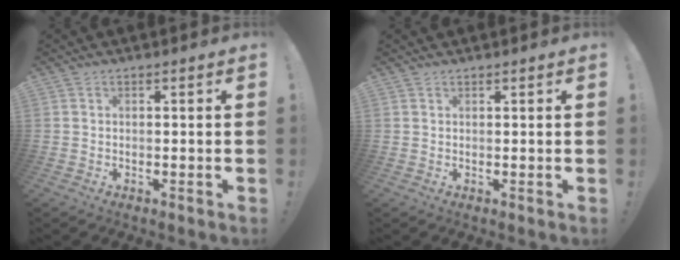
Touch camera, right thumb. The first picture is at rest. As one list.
[{"total": 0.6, "force": [0.5, 0.1, 0.1], "torque": [0.001, -0.002, 0.010]}]